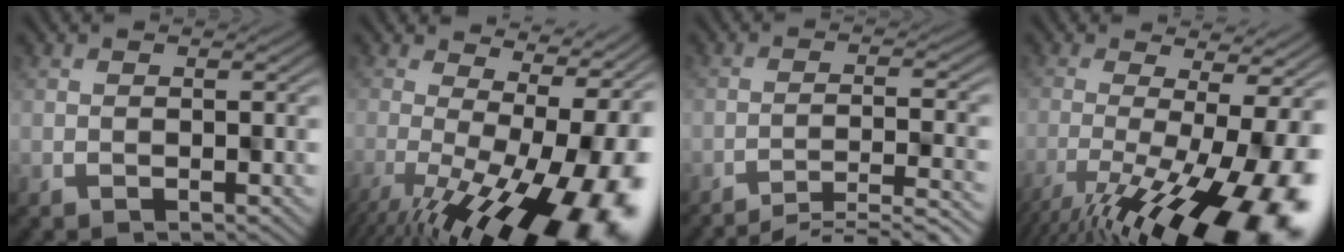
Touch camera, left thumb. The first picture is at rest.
{"total": 16.5, "force": [-5.4, 6.1, 14.4], "torque": [-0.223, -0.035, -0.059]}
{"total": 7.4, "force": [-5.8, 1.2, 4.4], "torque": [-0.074, 0.007, -0.081]}
{"total": 16.1, "force": [-8.2, 4.7, 13.0], "torque": [-0.215, -0.049, -0.112]}